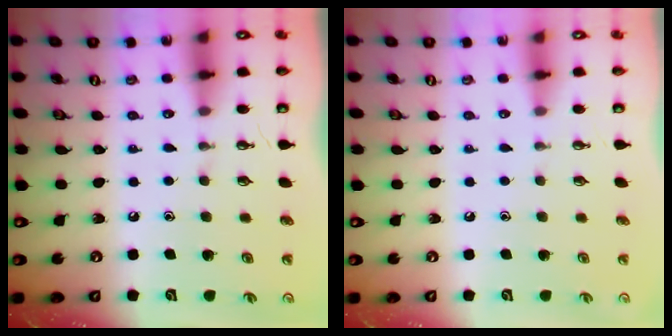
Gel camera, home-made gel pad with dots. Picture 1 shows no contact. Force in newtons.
{"total": 0.0}